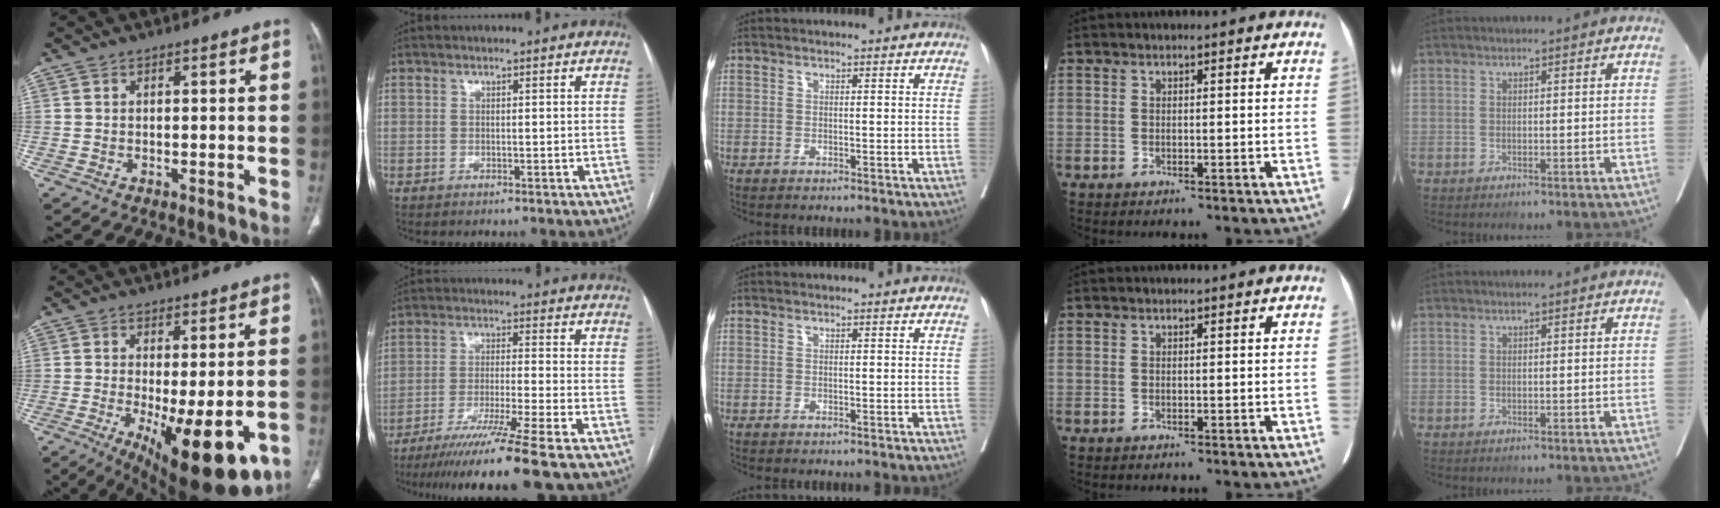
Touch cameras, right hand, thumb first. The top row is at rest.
{"thumb": {"total": 16.1, "force": [-5.2, 5.5, 14.3], "torque": [-0.184, -0.023, -0.060]}, "index": {"total": 15.0, "force": [-11.9, -2.0, 8.9], "torque": [-0.145, -0.050, -0.191]}}